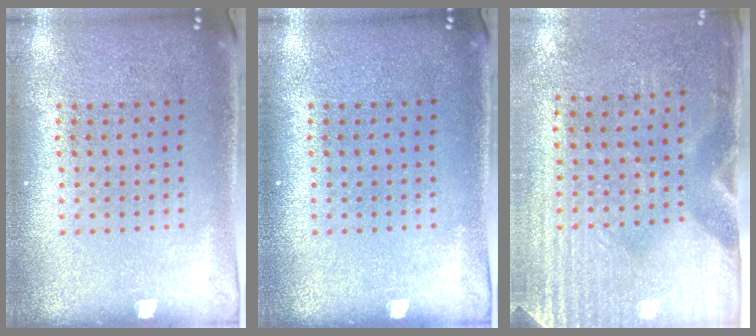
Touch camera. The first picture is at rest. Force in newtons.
{"total": 0.0}
{"total": 3.0, "press": 2.6, "slide": 1.5}